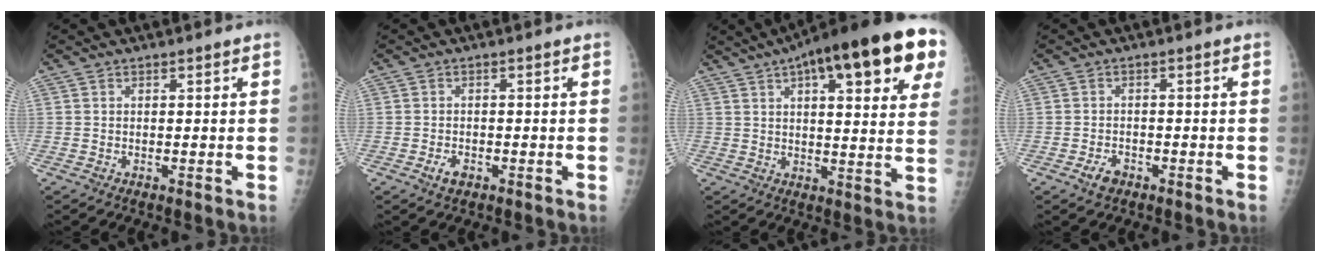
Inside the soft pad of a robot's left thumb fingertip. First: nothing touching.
{"total": 2.2, "force": [-1.1, 1.3, 1.4], "torque": [-0.026, 0.008, -0.016]}
{"total": 26.2, "force": [12.4, 7.7, 21.7], "torque": [-0.279, 0.010, 0.168]}
{"total": 2.6, "force": [-1.6, 1.5, 1.4], "torque": [-0.024, 0.013, -0.023]}